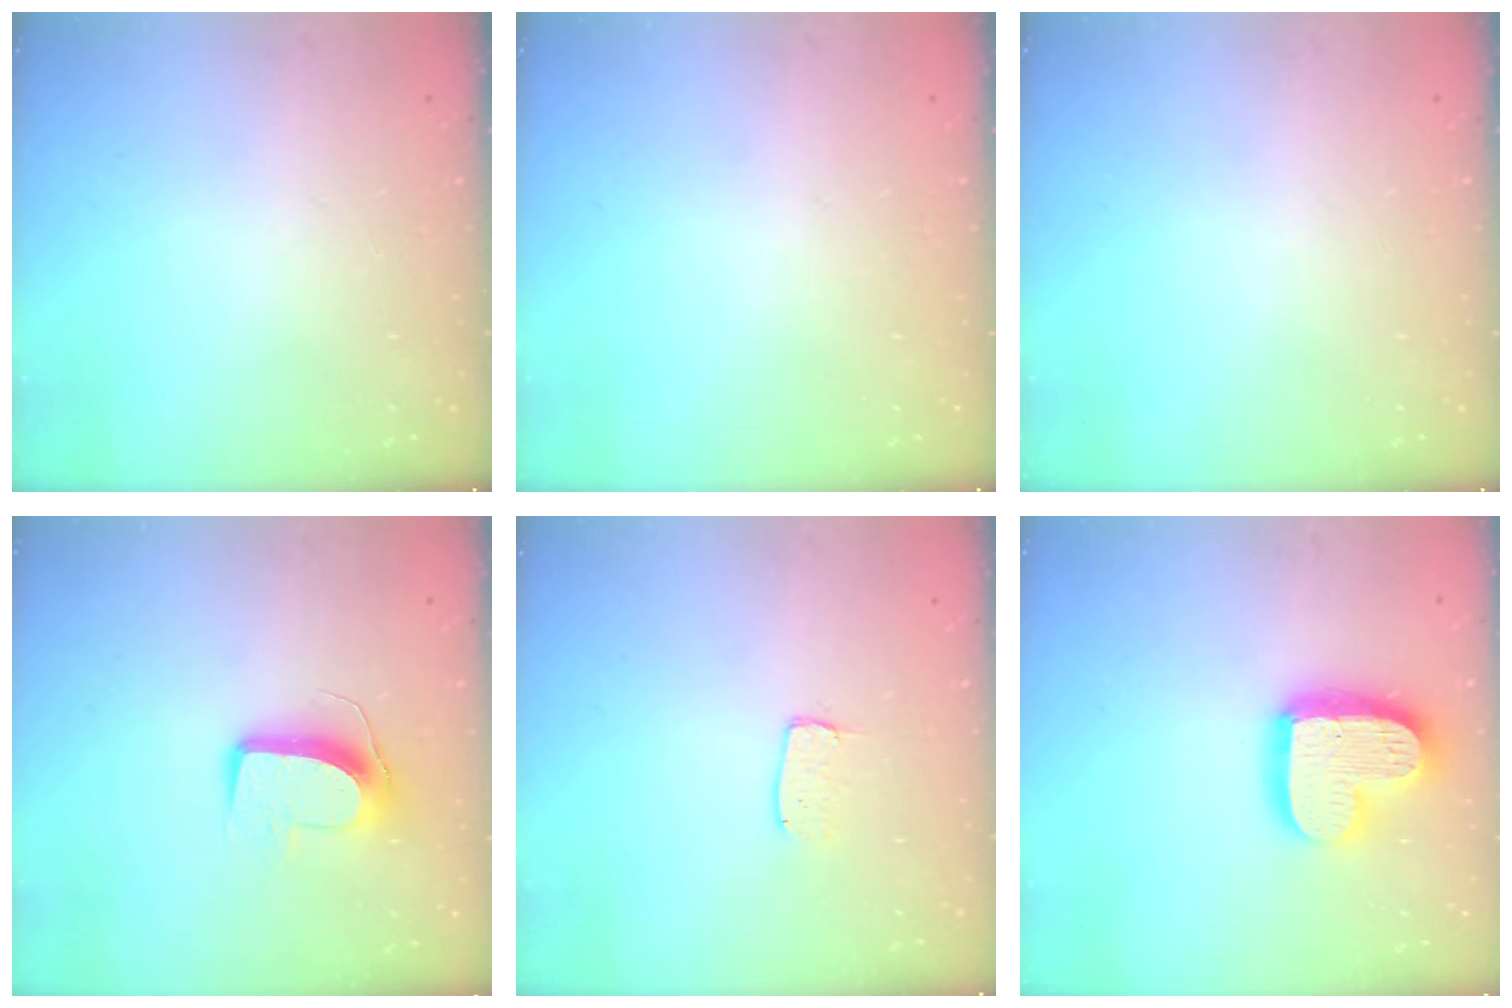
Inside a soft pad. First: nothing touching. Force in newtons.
{"total": 0.0}
{"total": 0.0}
{"total": 9.7, "press": 9.7, "slide": 0.6}
{"total": 3.8, "press": 3.8, "slide": 0.3}
{"total": 17.0, "press": 17.0, "slide": 1.3}